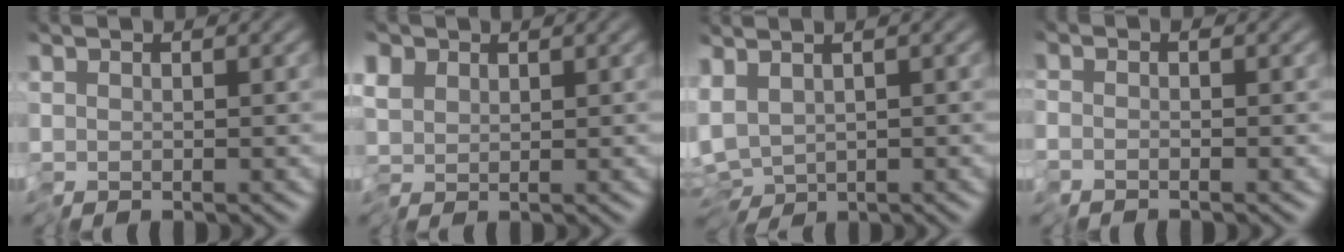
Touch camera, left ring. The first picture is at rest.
{"total": 1.3, "force": [0.2, 1.1, 0.6], "torque": [-0.010, 0.003, -0.002]}
{"total": 4.9, "force": [-1.2, 2.6, 4.0], "torque": [-0.062, -0.016, -0.008]}
{"total": 0.7, "force": [-0.6, -0.2, 0.1], "torque": [0.007, 0.000, -0.014]}